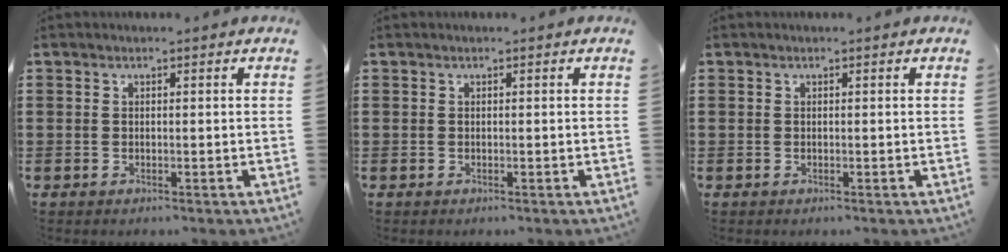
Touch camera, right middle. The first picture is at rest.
{"total": 0.0}
{"total": 0.0}